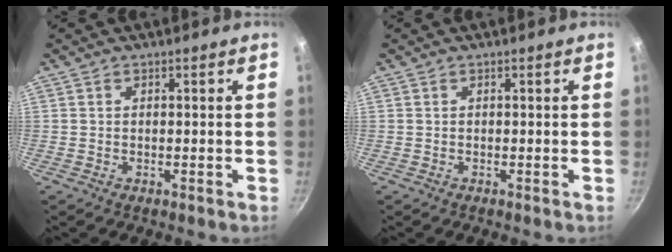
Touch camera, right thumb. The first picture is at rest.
{"total": 0.0}